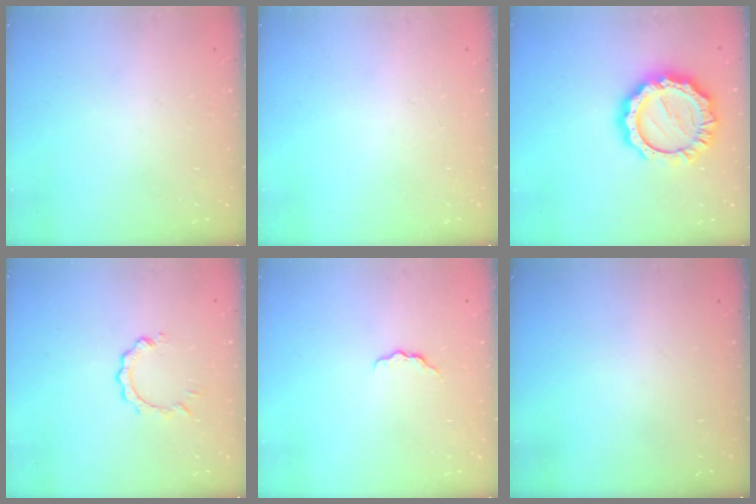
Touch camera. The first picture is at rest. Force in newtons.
{"total": 0.0}
{"total": 17.1, "press": 17.1, "slide": 1.2}
{"total": 3.4, "press": 3.4, "slide": 0.5}
{"total": 4.3, "press": 4.2, "slide": 0.4}
{"total": 0.0}